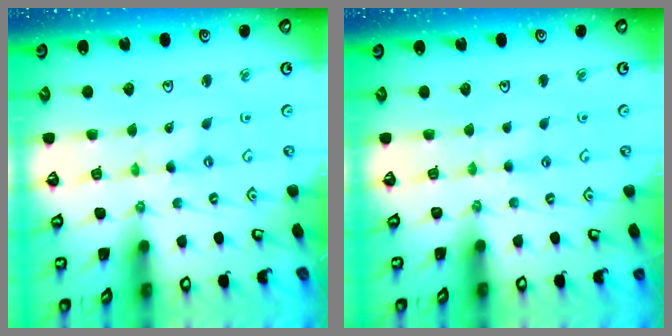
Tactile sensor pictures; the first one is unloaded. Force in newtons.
{"total": 2.6, "press": 2.6, "slide": 0.5}